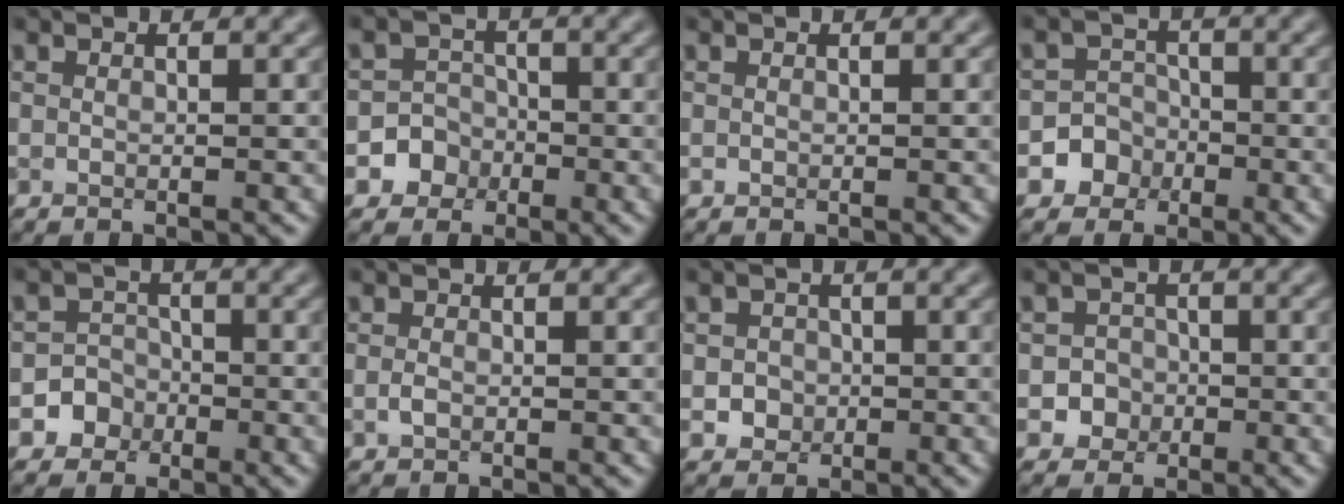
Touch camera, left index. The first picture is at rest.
{"total": 4.1, "force": [-1.8, 3.7, 0.2], "torque": [0.034, 0.002, -0.047]}
{"total": 0.0}
{"total": 4.3, "force": [-1.9, 3.8, 0.2], "torque": [0.035, 0.002, -0.052]}
{"total": 3.7, "force": [-1.7, 3.2, 0.2], "torque": [0.038, 0.003, -0.042]}
{"total": 0.8, "force": [-0.2, 0.5, 0.6], "torque": [-0.013, -0.001, -0.005]}
{"total": 1.8, "force": [-0.3, 1.7, 0.5], "torque": [0.010, -0.004, -0.006]}
{"total": 2.8, "force": [-1.0, 2.6, 0.3], "torque": [0.023, 0.002, -0.025]}